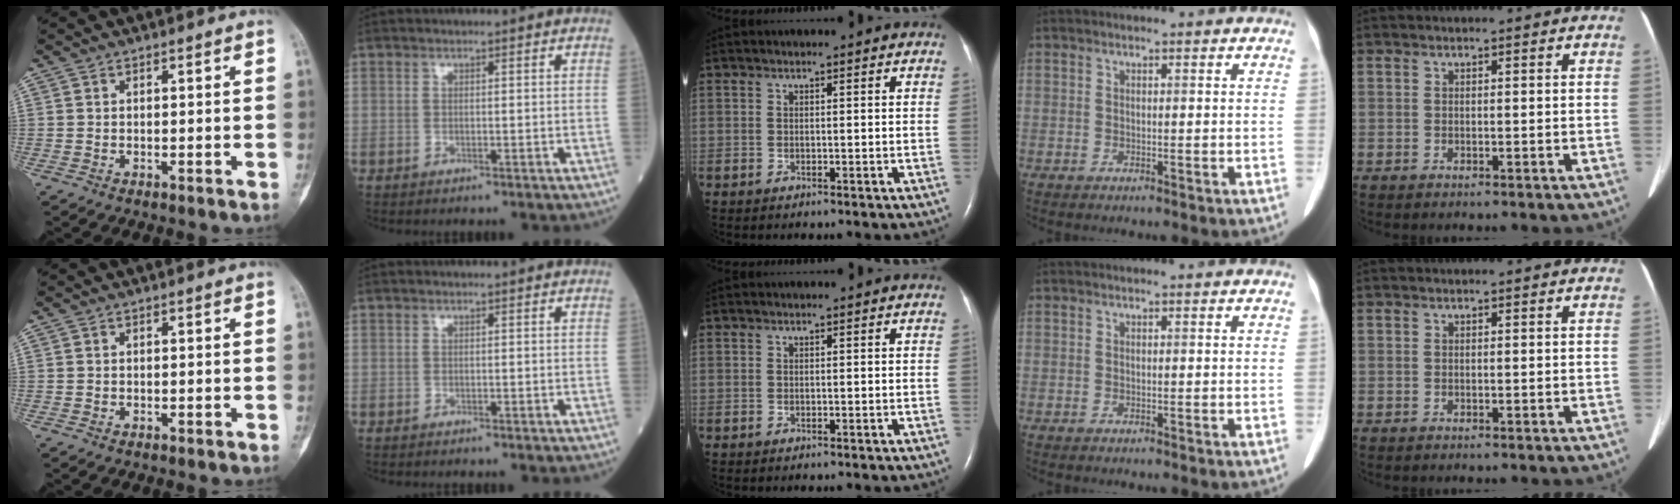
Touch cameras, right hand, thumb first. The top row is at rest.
{}